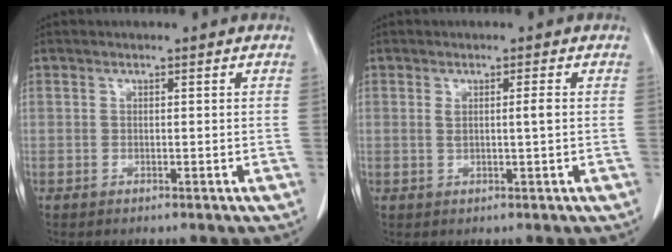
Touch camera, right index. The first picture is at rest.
{"total": 1.8, "force": [0.4, -0.1, 1.8], "torque": [-0.027, 0.002, 0.010]}